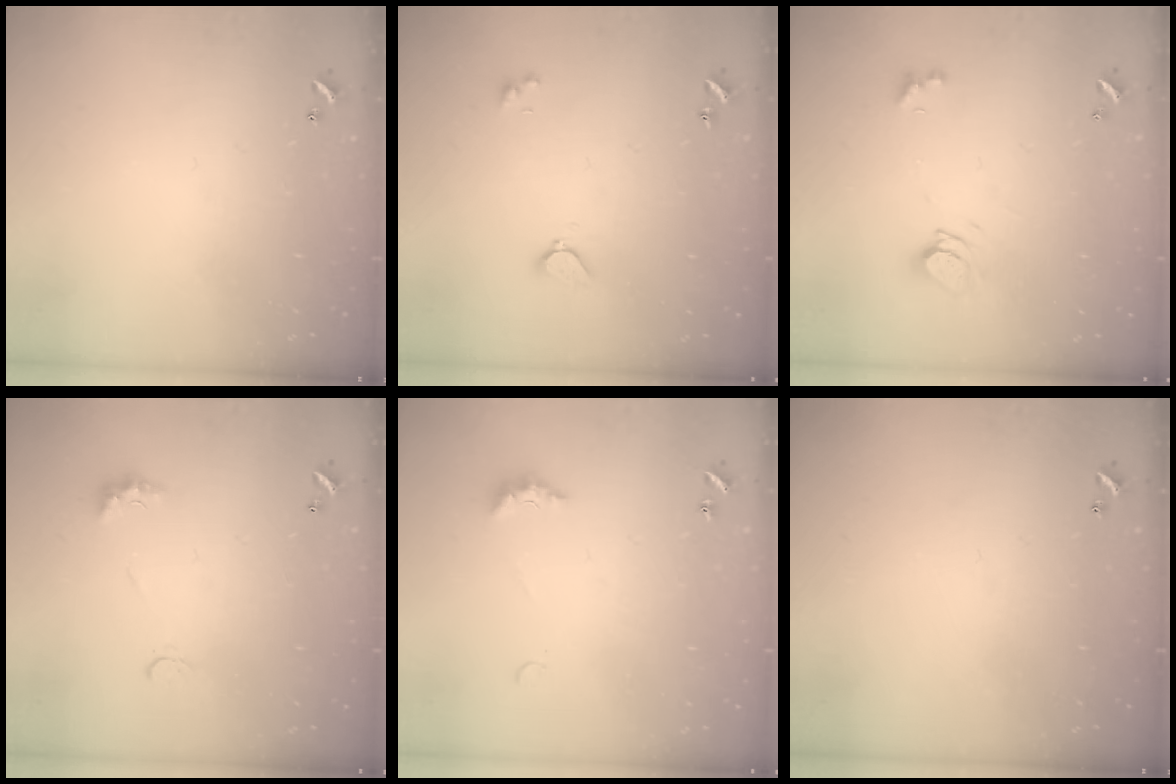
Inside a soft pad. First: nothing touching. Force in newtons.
{"total": 2.1, "press": 2.0, "slide": 0.5}
{"total": 6.3, "press": 6.2, "slide": 1.0}
{"total": 4.0, "press": 3.9, "slide": 0.7}
{"total": 2.7, "press": 2.6, "slide": 0.7}
{"total": 0.0}